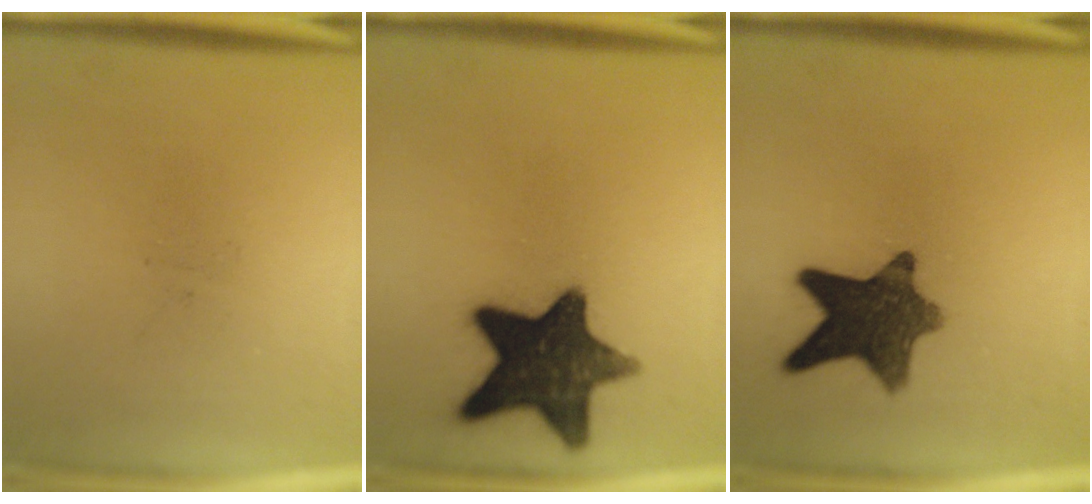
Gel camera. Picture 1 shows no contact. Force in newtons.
{"total": 16.0}
{"total": 11.5}